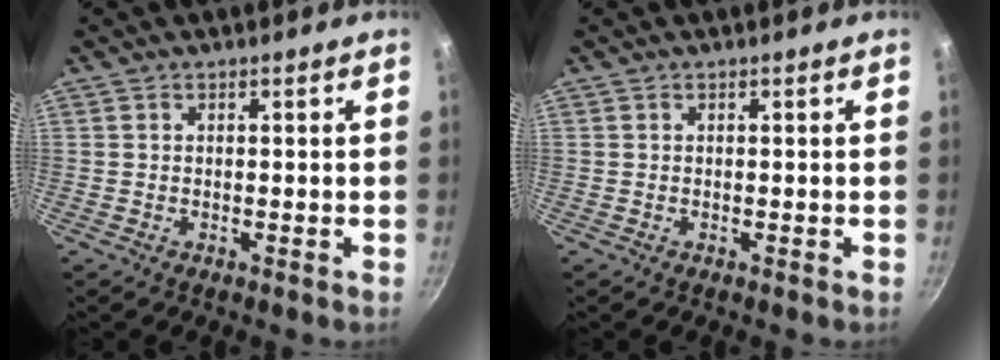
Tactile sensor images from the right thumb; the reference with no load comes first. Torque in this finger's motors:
{"motor_torque": [-0.08, 0.08, -0.38, 0.11, 0.00]}